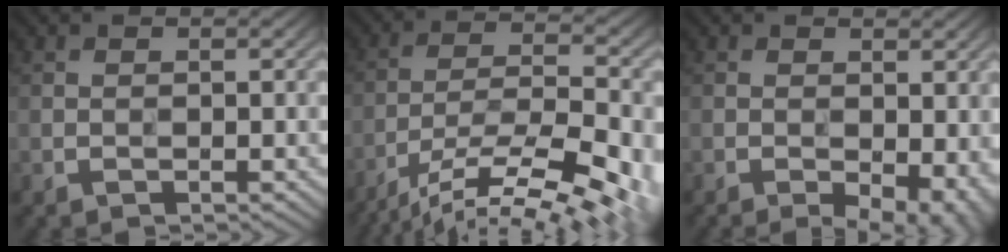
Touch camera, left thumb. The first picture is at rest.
{"total": 14.3, "force": [-9.9, 3.6, 9.7], "torque": [-0.183, -0.017, -0.153]}
{"total": 5.6, "force": [-1.9, 2.7, 4.5], "torque": [-0.066, -0.015, -0.020]}